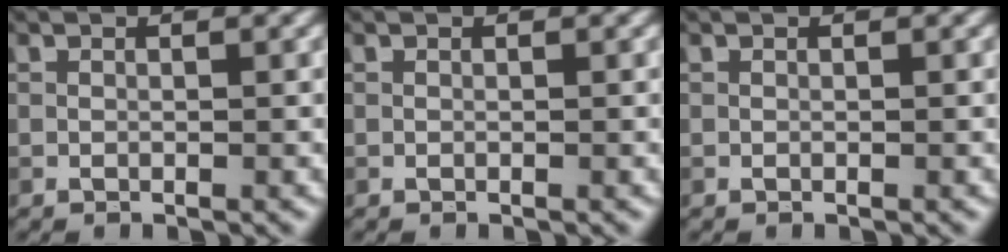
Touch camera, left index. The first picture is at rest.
{"total": 0.0}
{"total": 0.0}